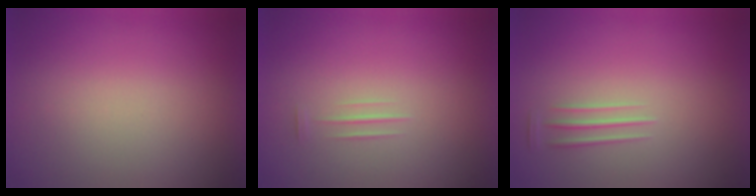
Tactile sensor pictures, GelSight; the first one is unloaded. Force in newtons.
{"total": 1.6}
{"total": 1.3}